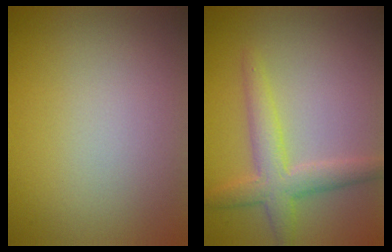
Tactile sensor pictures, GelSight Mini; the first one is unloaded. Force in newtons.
{"total": 3.7, "press": 3.7, "slide": 0.2}